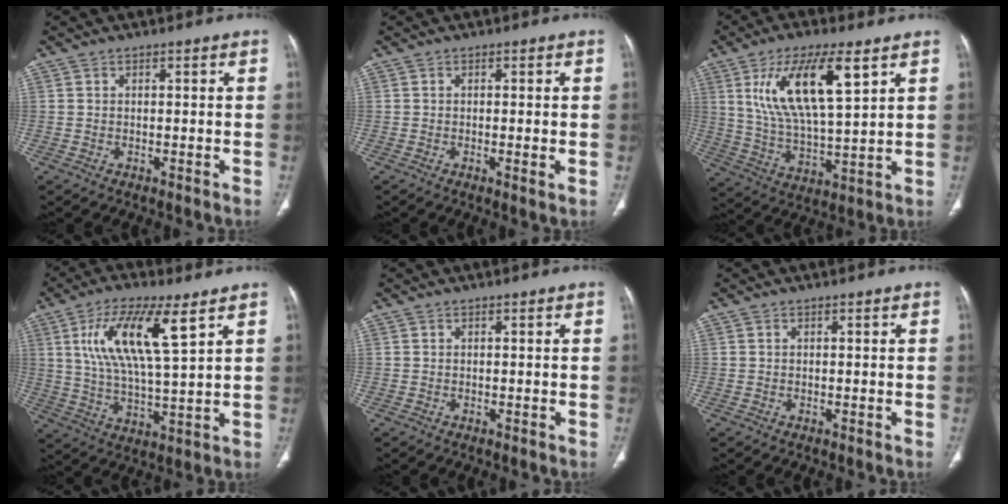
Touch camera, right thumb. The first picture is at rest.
{"total": 1.7, "force": [-0.2, 0.0, 1.7], "torque": [-0.031, -0.007, -0.005]}
{"total": 16.3, "force": [6.9, 5.1, 13.8], "torque": [-0.253, -0.026, 0.134]}
{"total": 14.7, "force": [6.2, 3.9, 12.7], "torque": [-0.247, -0.022, 0.117]}
{"total": 0.0}
{"total": 0.0}